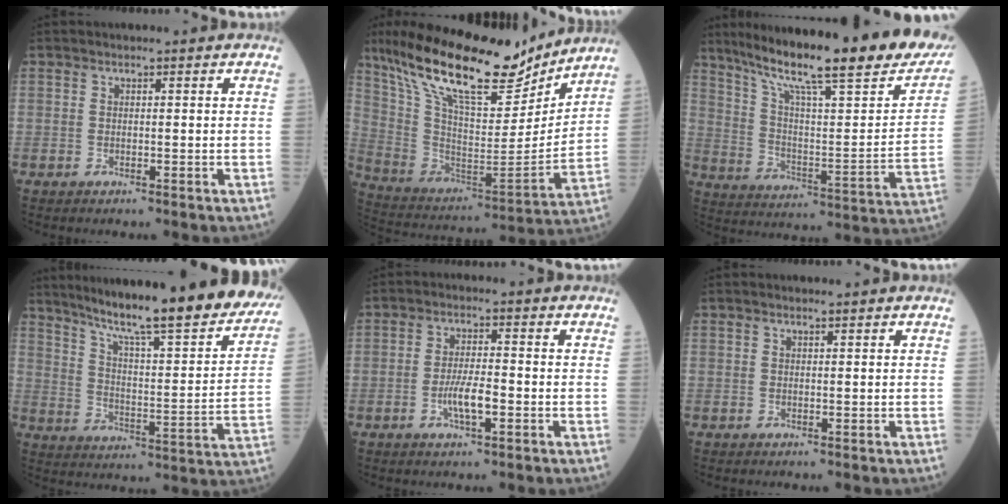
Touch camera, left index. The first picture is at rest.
{"total": 23.2, "force": [17.5, 6.2, 13.9], "torque": [-0.253, -0.007, 0.303]}
{"total": 29.7, "force": [23.0, 3.6, 18.4], "torque": [-0.292, -0.040, 0.313]}
{"total": 26.7, "force": [22.7, 2.6, 13.7], "torque": [-0.209, -0.060, 0.301]}
{"total": 4.6, "force": [-2.2, 0.9, 4.0], "torque": [-0.079, -0.006, -0.040]}
{"total": 0.0}